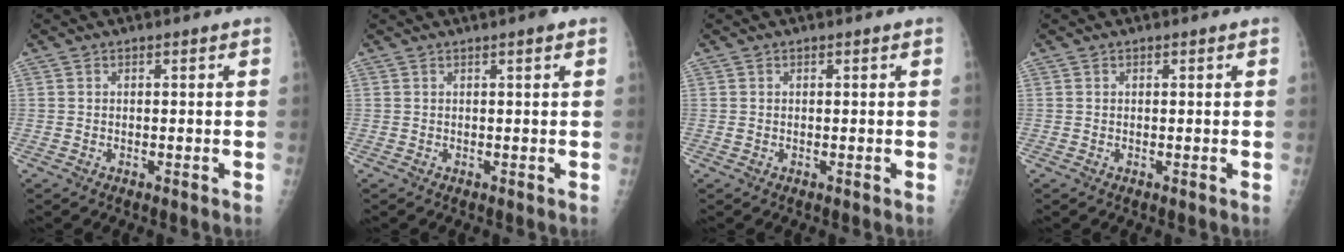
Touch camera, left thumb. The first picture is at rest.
{"total": 1.3, "force": [0.8, 0.2, 1.1], "torque": [-0.016, 0.001, 0.008]}
{"total": 1.0, "force": [0.2, 0.8, 0.4], "torque": [-0.002, 0.002, 0.003]}
{"total": 0.6, "force": [0.2, 0.5, 0.3], "torque": [0.001, 0.000, 0.002]}